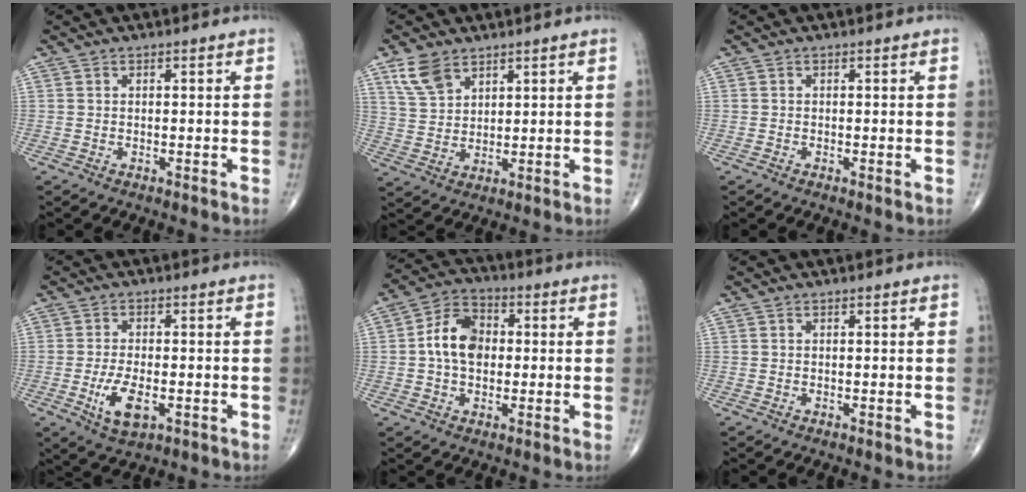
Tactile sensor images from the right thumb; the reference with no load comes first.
{"total": 6.5, "force": [4.1, 3.8, 3.3], "torque": [-0.055, -0.016, 0.090]}
{"total": 0.0}
{"total": 6.9, "force": [-2.0, 3.2, 5.8], "torque": [-0.107, -0.002, -0.031]}
{"total": 9.6, "force": [0.3, 6.8, 6.8], "torque": [-0.105, 0.021, -0.004]}
{"total": 0.0}